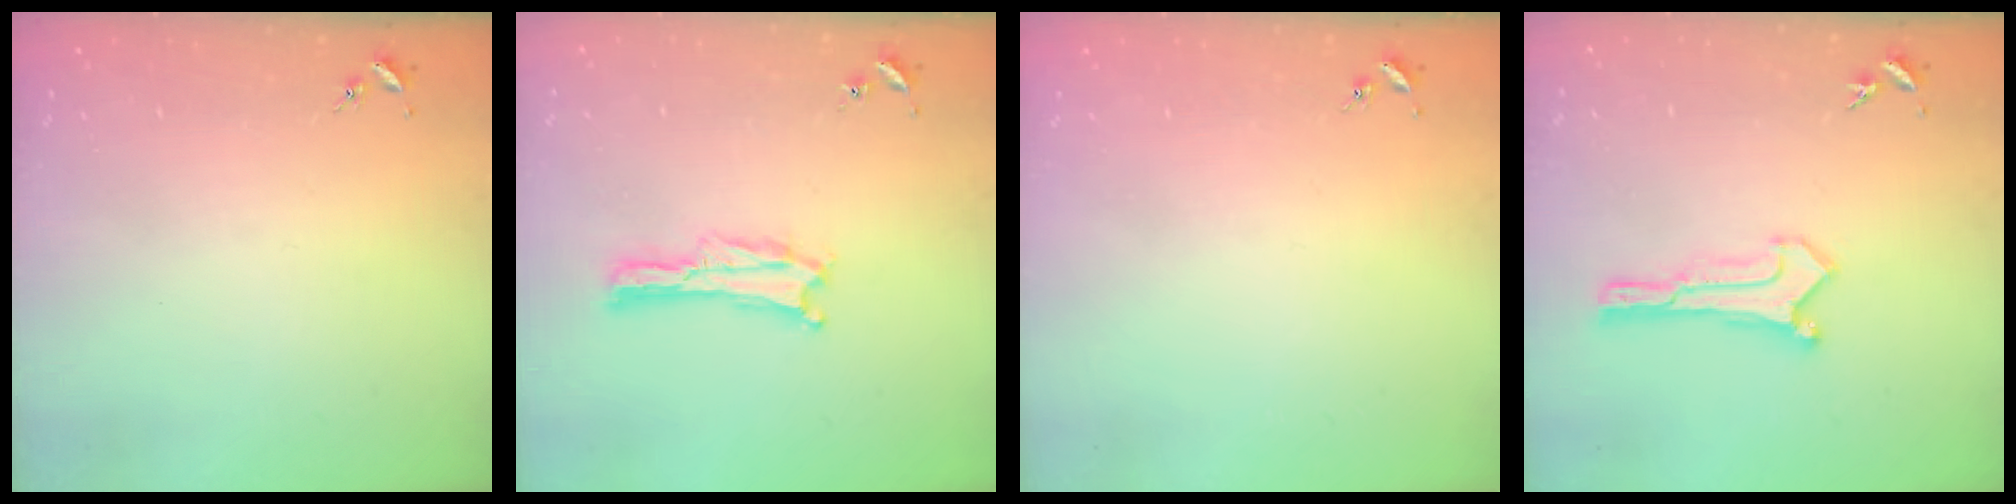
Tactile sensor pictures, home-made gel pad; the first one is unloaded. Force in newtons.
{"total": 0.0}
{"total": 0.0}
{"total": 0.6, "press": 0.6, "slide": 0.0}